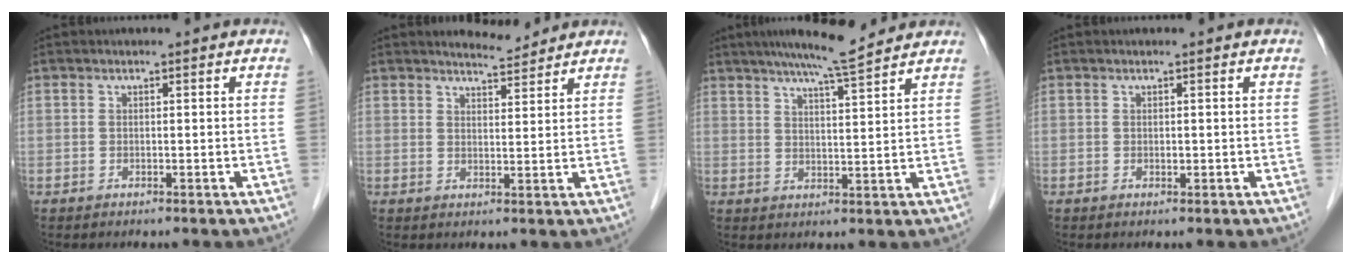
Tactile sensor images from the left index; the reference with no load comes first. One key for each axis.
{"total": 3.8, "fx": 3.7, "fy": 0.5, "fz": 0.6, "tx": -0.013, "ty": -0.003, "tz": 0.058}
{"total": 8.5, "fx": 7.5, "fy": -0.2, "fz": 4.0, "tx": -0.068, "ty": 0.009, "tz": 0.117}
{"total": 0.5, "fx": 0.2, "fy": 0.2, "fz": 0.4, "tx": -0.005, "ty": 0.000, "tz": 0.004}